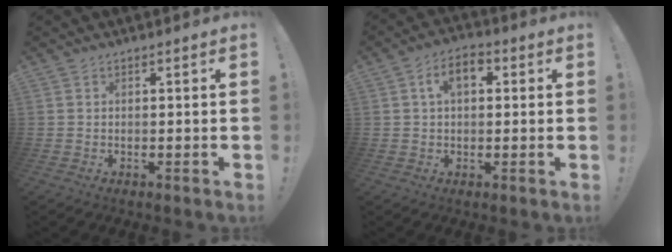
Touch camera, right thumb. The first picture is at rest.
{"total": 7.3, "force": [1.9, 4.3, 5.6], "torque": [-0.091, 0.011, 0.033]}